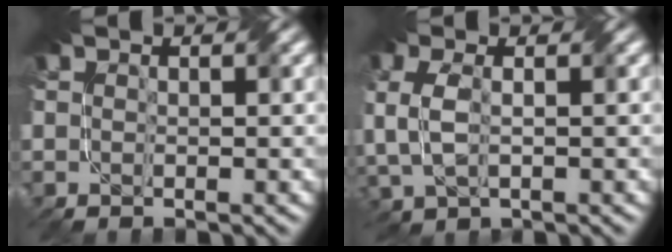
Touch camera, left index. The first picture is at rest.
{"total": 3.5, "force": [0.4, 2.0, 2.8], "torque": [-0.079, 0.001, 0.014]}